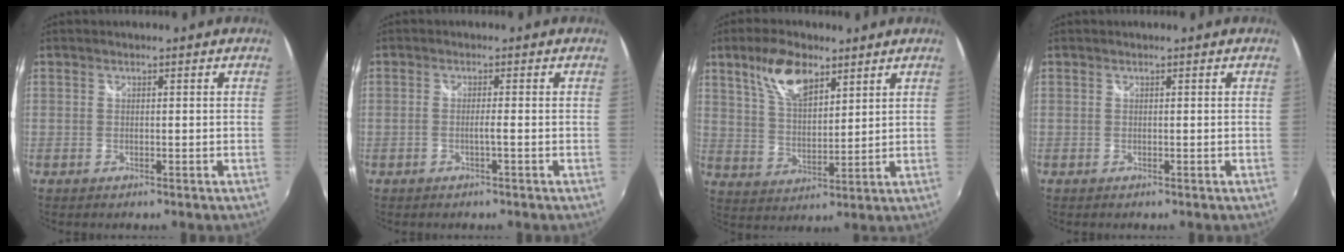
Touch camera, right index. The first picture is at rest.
{"total": 1.4, "force": [-0.7, -0.3, 1.2], "torque": [-0.021, 0.000, -0.014]}
{"total": 10.2, "force": [6.2, 4.4, 6.7], "torque": [-0.126, 0.015, 0.121]}
{"total": 0.0}